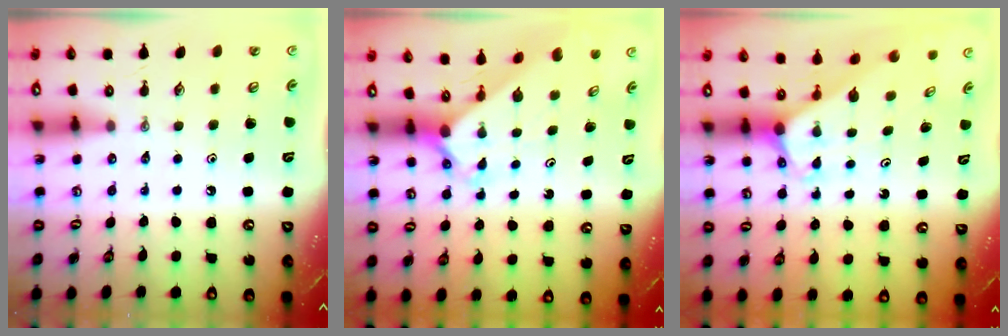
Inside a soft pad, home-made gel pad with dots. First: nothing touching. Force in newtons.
{"total": 2.3, "press": 2.3, "slide": 0.2}
{"total": 2.1, "press": 2.1, "slide": 0.1}